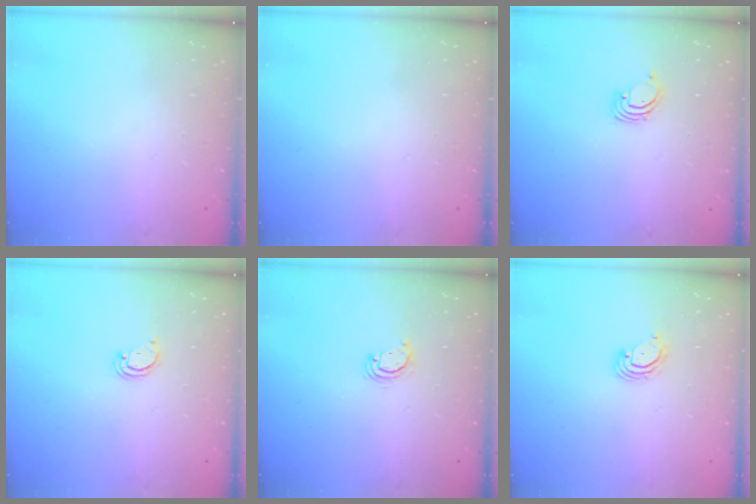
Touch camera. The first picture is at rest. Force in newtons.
{"total": 0.0}
{"total": 1.4, "press": 1.4, "slide": 0.1}
{"total": 2.2, "press": 2.2, "slide": 0.1}
{"total": 2.6, "press": 2.6, "slide": 0.3}
{"total": 2.8, "press": 2.8, "slide": 0.2}